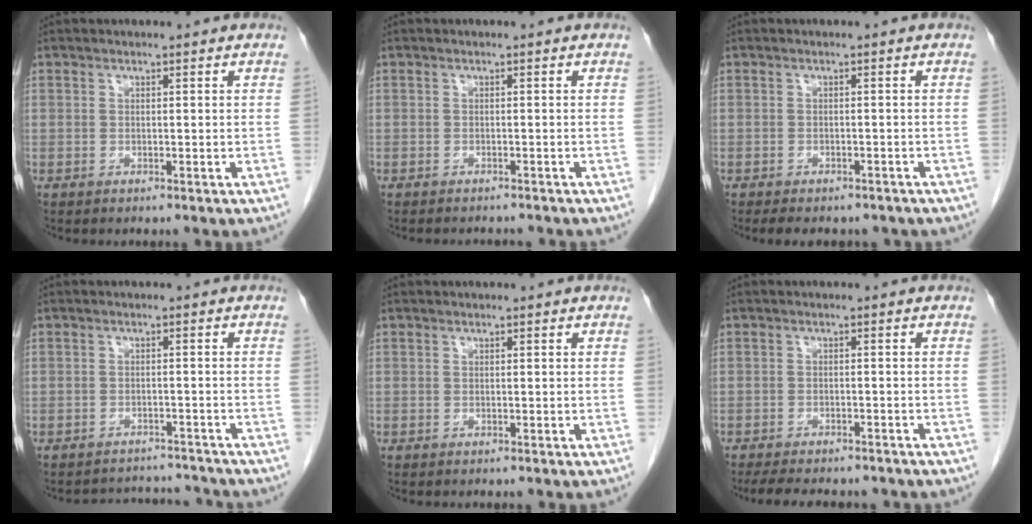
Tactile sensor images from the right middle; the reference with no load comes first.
{"total": 3.5, "force": [-3.3, 0.7, 0.8], "torque": [-0.003, -0.004, -0.038]}
{"total": 8.4, "force": [-7.0, 3.3, 3.4], "torque": [-0.044, 0.003, -0.075]}
{"total": 5.7, "force": [-5.5, 0.9, -0.8], "torque": [0.011, 0.015, -0.074]}
{"total": 0.0}
{"total": 11.1, "force": [-9.5, 3.3, 4.8], "torque": [-0.077, -0.005, -0.118]}